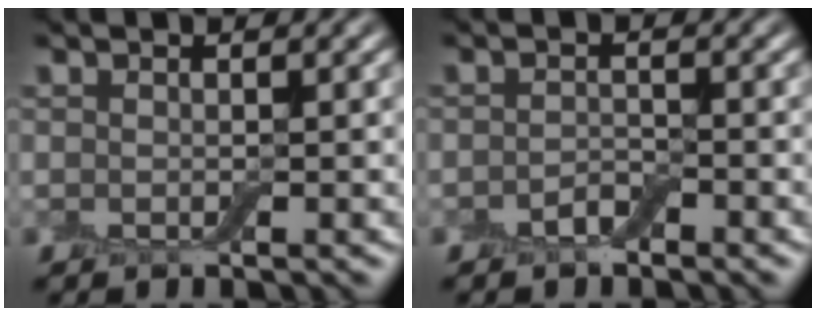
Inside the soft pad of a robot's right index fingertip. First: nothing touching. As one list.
[{"total": 1.5, "force": [-1.0, 0.6, 0.8], "torque": [-0.016, 0.003, -0.020]}]